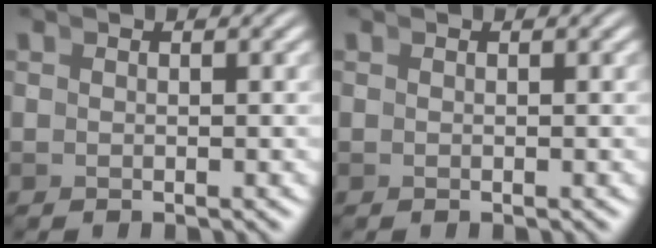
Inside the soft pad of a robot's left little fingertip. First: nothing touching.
{"total": 0.0}